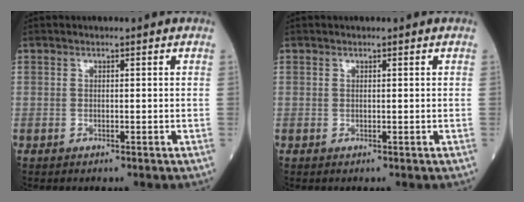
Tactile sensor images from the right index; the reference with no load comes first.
{"total": 0.0}